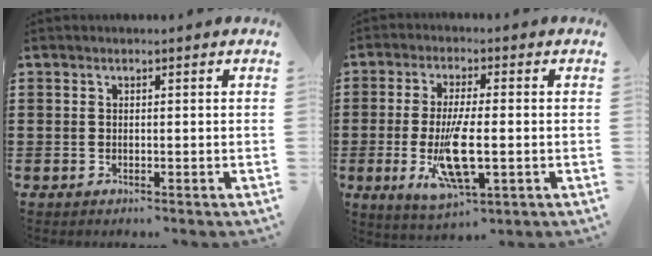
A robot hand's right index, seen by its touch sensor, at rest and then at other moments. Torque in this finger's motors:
{"motor_torque": [2.14, 0.00, 1.05, 0.21]}